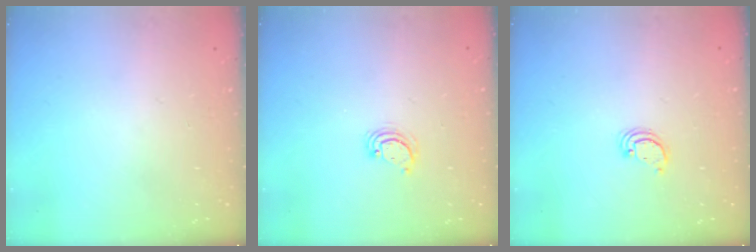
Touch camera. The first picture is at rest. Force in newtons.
{"total": 3.2, "press": 3.2, "slide": 0.3}
{"total": 2.4, "press": 2.4, "slide": 0.2}